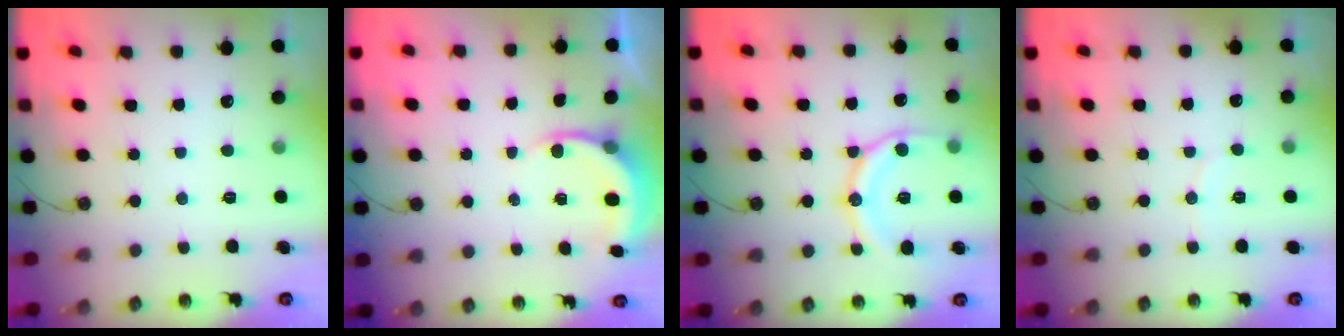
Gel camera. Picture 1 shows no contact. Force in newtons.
{"total": 5.6, "press": 5.6, "slide": 0.5}
{"total": 14.5, "press": 14.4, "slide": 1.5}
{"total": 2.5, "press": 2.5, "slide": 0.3}